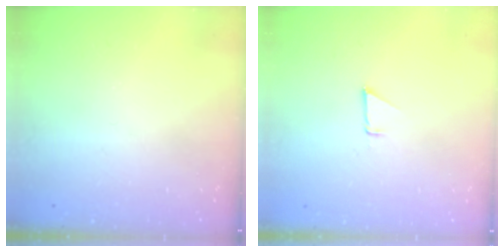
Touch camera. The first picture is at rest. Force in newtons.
{"total": 0.8, "press": 0.8, "slide": 0.1}